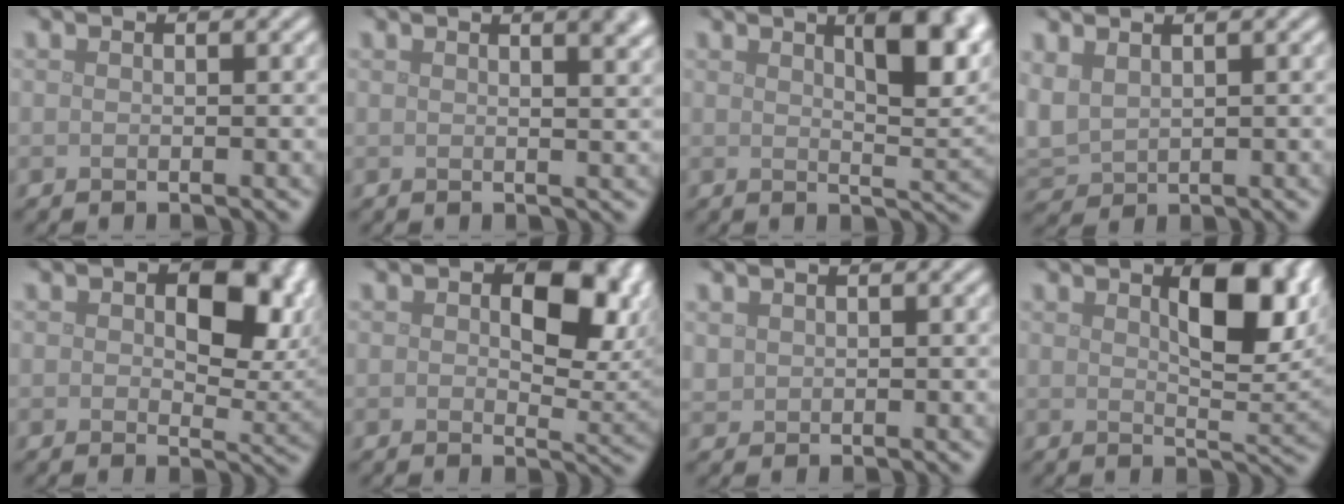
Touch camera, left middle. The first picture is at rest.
{"total": 4.8, "force": [2.5, 2.1, 3.5], "torque": [-0.012, 0.026, 0.011]}
{"total": 6.6, "force": [3.1, 2.2, 5.4], "torque": [-0.067, 0.004, 0.050]}
{"total": 2.7, "force": [1.2, 1.8, 1.7], "torque": [-0.053, 0.002, 0.030]}
{"total": 8.4, "force": [1.8, 5.0, 6.5], "torque": [-0.077, -0.004, 0.022]}
{"total": 8.2, "force": [1.8, 4.7, 6.4], "torque": [-0.078, -0.003, 0.024]}
{"total": 0.8, "force": [0.5, 0.7, 0.1], "torque": [-0.004, -0.002, 0.013]}
{"total": 7.5, "force": [2.4, 2.9, 6.4], "torque": [-0.093, 0.003, 0.042]}